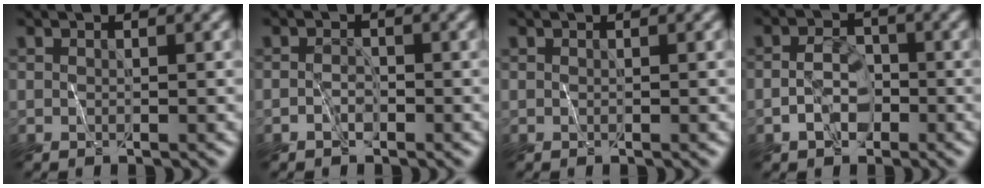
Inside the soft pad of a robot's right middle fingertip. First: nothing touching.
{"total": 1.4, "force": [-1.3, 0.1, -0.5], "torque": [0.011, -0.004, -0.024]}
{"total": 0.0}
{"total": 2.5, "force": [-2.1, 1.2, 0.7], "torque": [-0.008, -0.001, -0.041]}